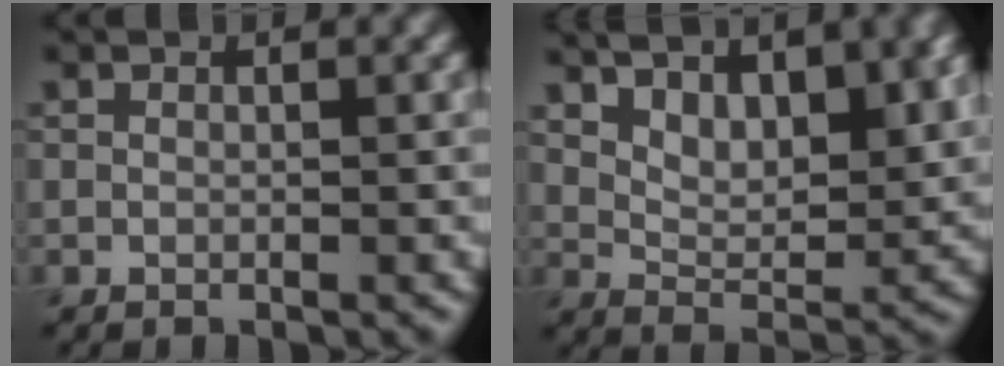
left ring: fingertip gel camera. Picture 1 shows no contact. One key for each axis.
{"total": 7.4, "fx": 4.6, "fy": 3.2, "fz": 4.8, "tx": -0.068, "ty": 0.004, "tz": 0.071}